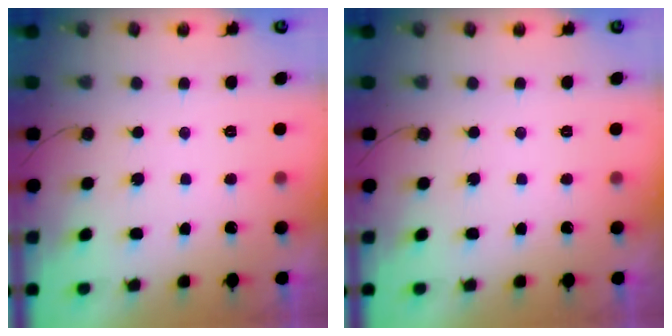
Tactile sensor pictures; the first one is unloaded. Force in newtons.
{"total": 0.0}